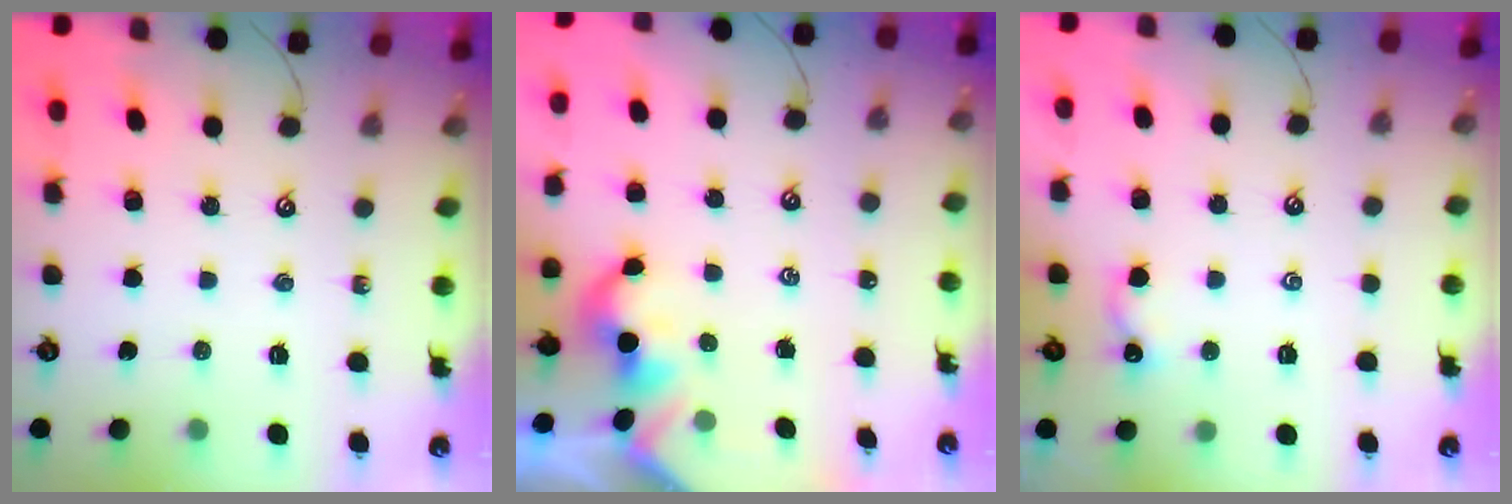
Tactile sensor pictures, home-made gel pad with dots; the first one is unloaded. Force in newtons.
{"total": 2.2, "press": 2.2, "slide": 0.3}
{"total": 1.5, "press": 1.5, "slide": 0.3}